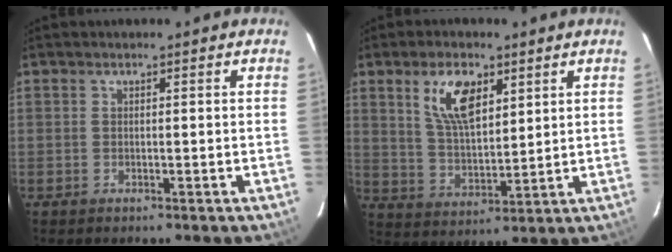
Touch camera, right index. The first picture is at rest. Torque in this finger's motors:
{"motor_torque": [0.53, 0.42, 0.22, 0.11]}